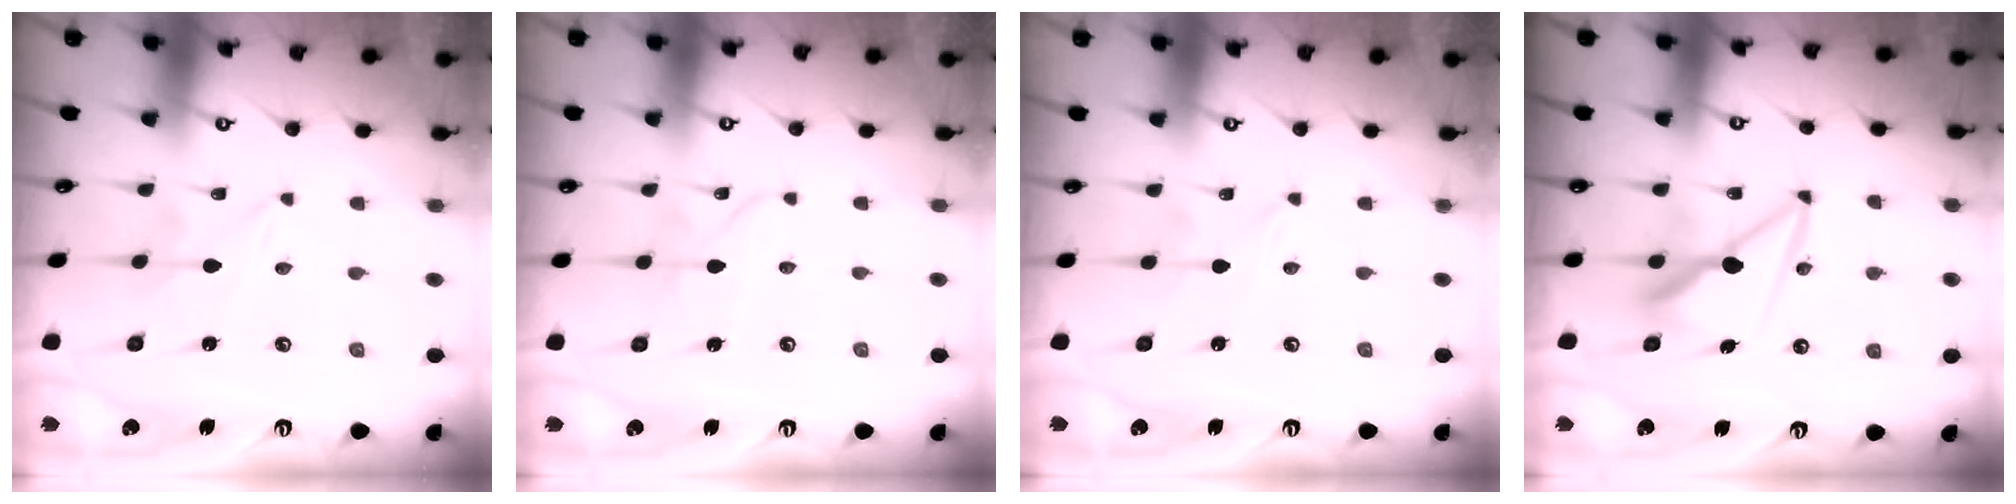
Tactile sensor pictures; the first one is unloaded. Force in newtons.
{"total": 2.7, "press": 2.7, "slide": 0.1}
{"total": 0.0}
{"total": 9.0, "press": 8.9, "slide": 1.3}